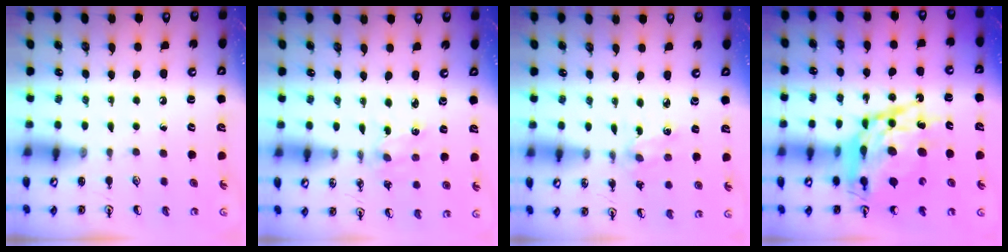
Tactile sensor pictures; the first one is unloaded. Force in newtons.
{"total": 2.3, "press": 2.3, "slide": 0.4}
{"total": 1.9, "press": 1.9, "slide": 0.4}
{"total": 21.4, "press": 21.3, "slide": 2.0}